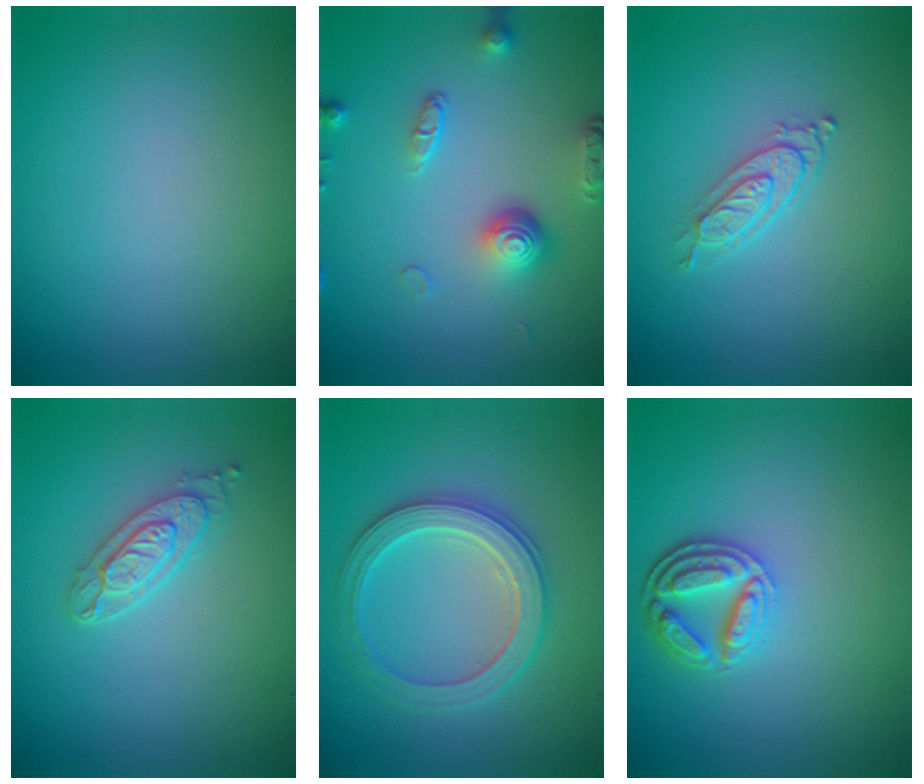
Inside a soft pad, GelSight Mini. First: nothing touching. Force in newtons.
{"total": 4.2, "press": 3.1, "slide": 2.9}
{"total": 2.7, "press": 2.1, "slide": 1.6}
{"total": 2.6, "press": 2.4, "slide": 1.1}
{"total": 4.8, "press": 4.8, "slide": 0.7}
{"total": 3.8, "press": 3.2, "slide": 2.0}